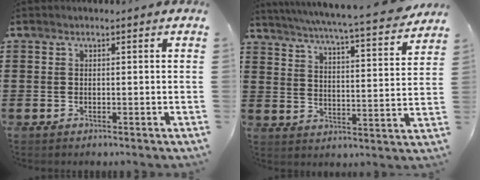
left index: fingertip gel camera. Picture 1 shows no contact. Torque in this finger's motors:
{"motor_torque": [1.25, -0.88, 1.06, 0.11]}